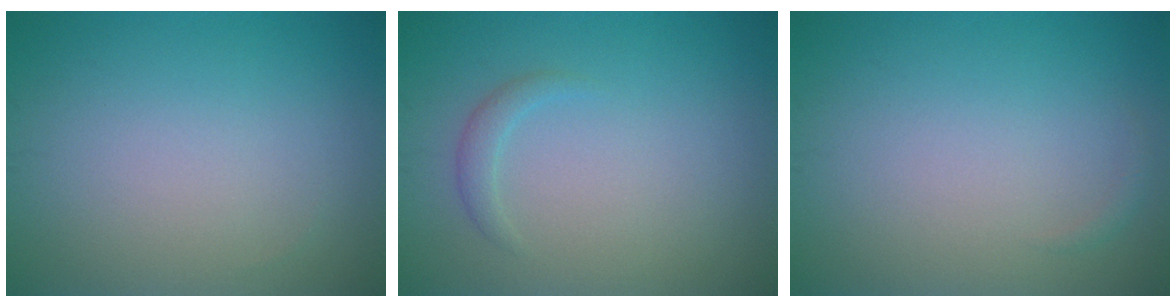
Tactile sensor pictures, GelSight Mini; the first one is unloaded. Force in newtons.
{"total": 1.2, "press": 1.2, "slide": 0.0}
{"total": 0.6, "press": 0.6, "slide": 0.1}